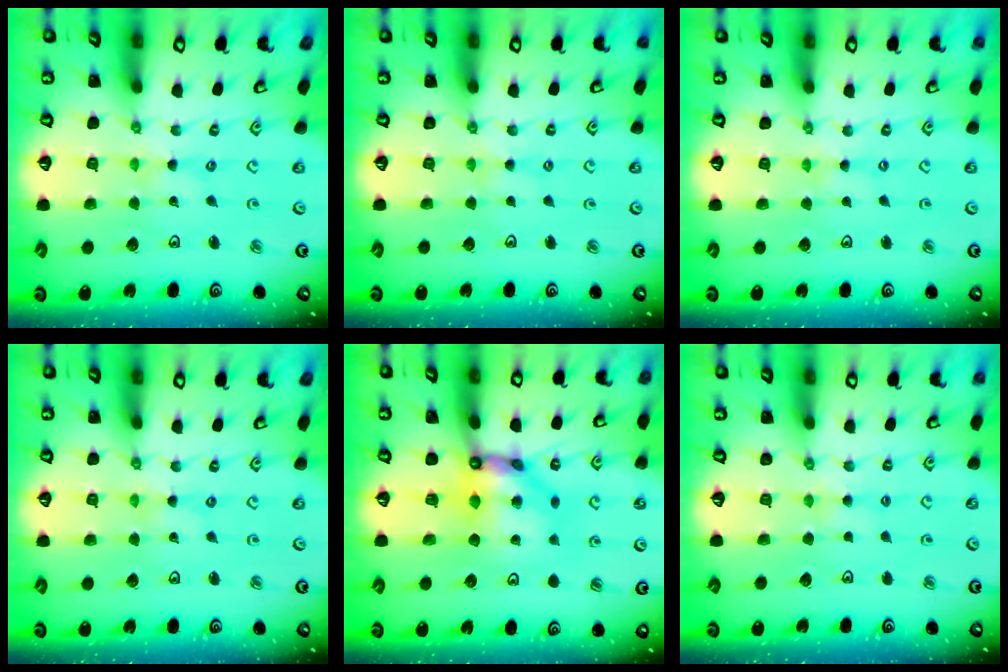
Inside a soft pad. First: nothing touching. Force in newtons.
{"total": 1.3, "press": 1.2, "slide": 0.3}
{"total": 1.1, "press": 1.1, "slide": 0.2}
{"total": 0.0}
{"total": 10.8, "press": 10.7, "slide": 1.4}
{"total": 4.0, "press": 4.0, "slide": 0.6}